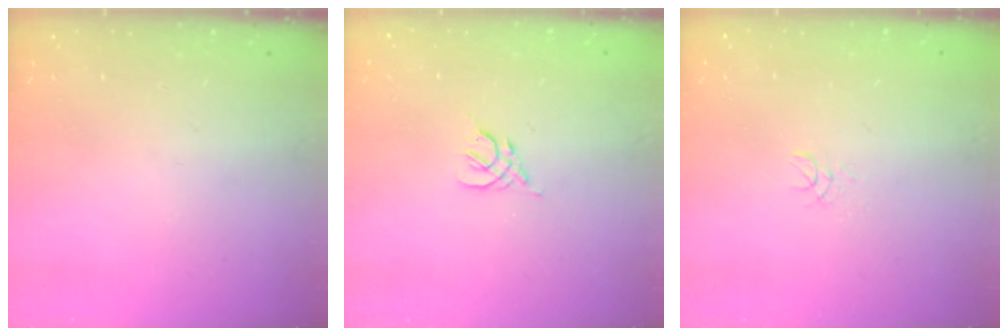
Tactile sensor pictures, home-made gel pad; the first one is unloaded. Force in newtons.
{"total": 2.5, "press": 2.4, "slide": 0.7}
{"total": 3.0, "press": 3.0, "slide": 0.2}